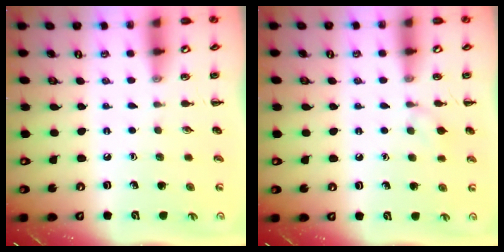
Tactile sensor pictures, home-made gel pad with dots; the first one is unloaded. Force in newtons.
{"total": 5.8, "press": 5.5, "slide": 2.0}